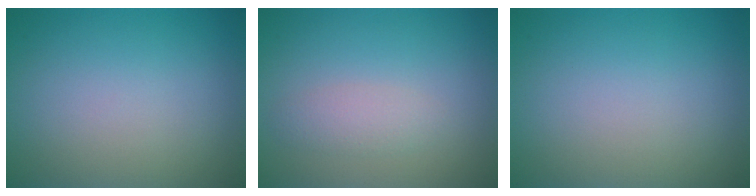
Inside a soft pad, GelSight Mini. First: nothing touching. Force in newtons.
{"total": 1.7, "press": 1.7, "slide": 0.1}
{"total": 0.0}